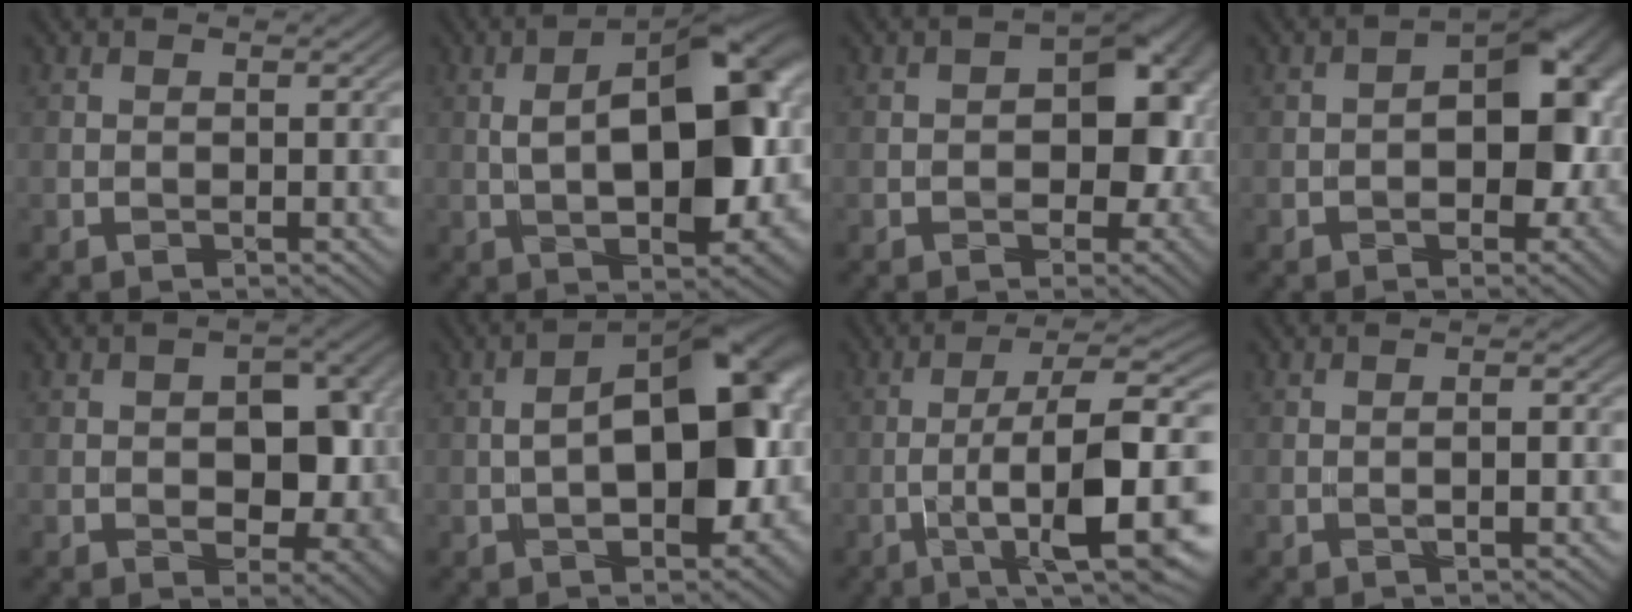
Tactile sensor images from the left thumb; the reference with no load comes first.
{"total": 14.2, "force": [1.1, 6.4, 12.7], "torque": [-0.176, 0.010, 0.014]}
{"total": 7.9, "force": [-0.4, 5.4, 5.6], "torque": [-0.044, -0.002, -0.008]}
{"total": 9.2, "force": [-1.0, 5.7, 7.2], "torque": [-0.062, 0.006, -0.023]}
{"total": 7.3, "force": [-0.5, 5.0, 5.3], "torque": [-0.059, -0.013, -0.004]}
{"total": 14.3, "force": [-0.7, 7.1, 12.4], "torque": [-0.166, 0.002, -0.008]}
{"total": 12.2, "force": [-3.1, 2.5, 11.5], "torque": [-0.183, 0.007, -0.047]}
{"total": 0.9, "force": [-0.5, -0.2, 0.8], "torque": [-0.014, 0.005, -0.009]}